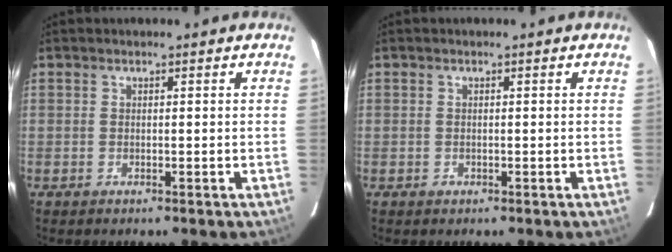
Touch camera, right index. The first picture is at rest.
{"total": 0.8, "force": [-0.4, 0.7, 0.0], "torque": [0.004, -0.001, -0.005]}